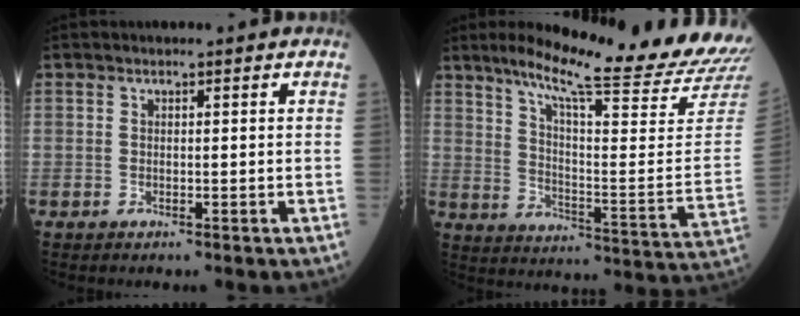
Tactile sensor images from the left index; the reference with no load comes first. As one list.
[{"total": 24.1, "force": [21.2, -1.4, 11.4], "torque": [-0.181, -0.097, 0.281]}]